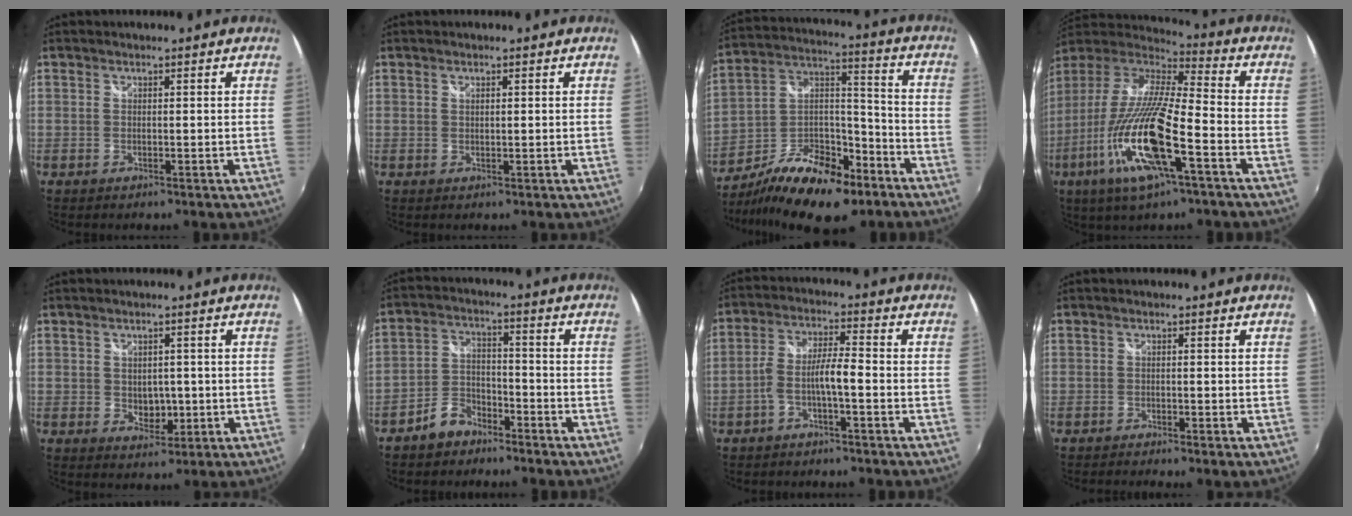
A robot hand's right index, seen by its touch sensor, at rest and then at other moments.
{"total": 0.7, "force": [0.4, 0.3, 0.6], "torque": [-0.010, 0.001, 0.006]}
{"total": 20.1, "force": [-12.4, 9.3, 12.8], "torque": [-0.244, 0.009, -0.206]}
{"total": 21.8, "force": [-8.7, 3.9, 19.6], "torque": [-0.383, -0.043, -0.170]}
{"total": 4.1, "force": [-0.3, 3.2, 2.6], "torque": [-0.038, -0.004, -0.002]}
{"total": 6.3, "force": [-4.9, 3.4, 2.0], "torque": [-0.054, 0.020, -0.084]}
{"total": 5.5, "force": [-2.5, 0.8, 4.9], "torque": [-0.106, 0.013, -0.044]}
{"total": 2.8, "force": [-2.4, 0.0, 1.6], "torque": [-0.033, -0.013, -0.041]}